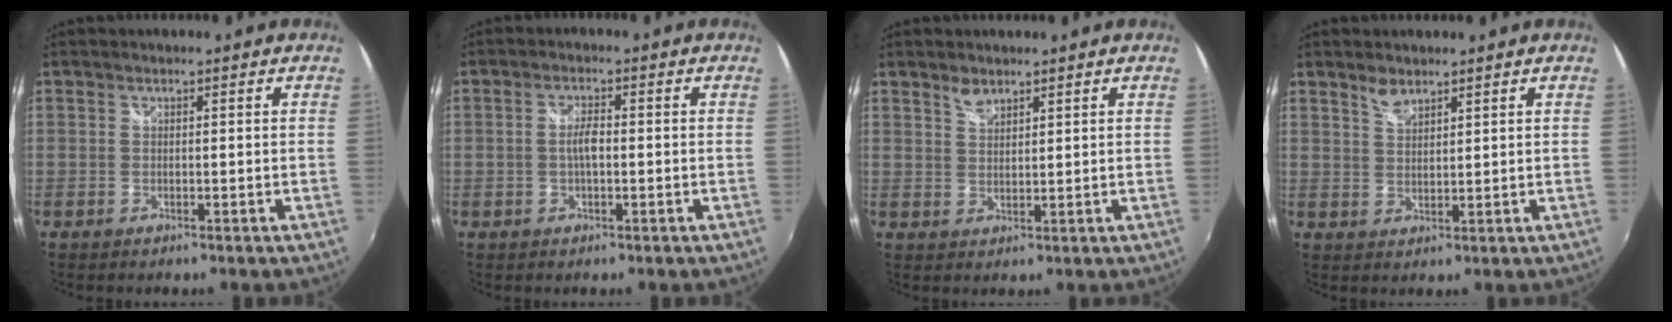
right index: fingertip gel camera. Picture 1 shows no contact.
{"total": 2.8, "force": [-0.4, 0.9, 2.7], "torque": [-0.051, 0.003, -0.008]}
{"total": 2.5, "force": [2.1, 1.0, 1.0], "torque": [-0.016, 0.001, 0.037]}
{"total": 2.8, "force": [2.3, 1.0, 1.3], "torque": [-0.022, 0.001, 0.042]}